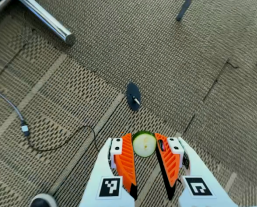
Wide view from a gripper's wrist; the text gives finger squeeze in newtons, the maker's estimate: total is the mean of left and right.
{"total": 6.5, "left": 5.9, "right": 7.1}